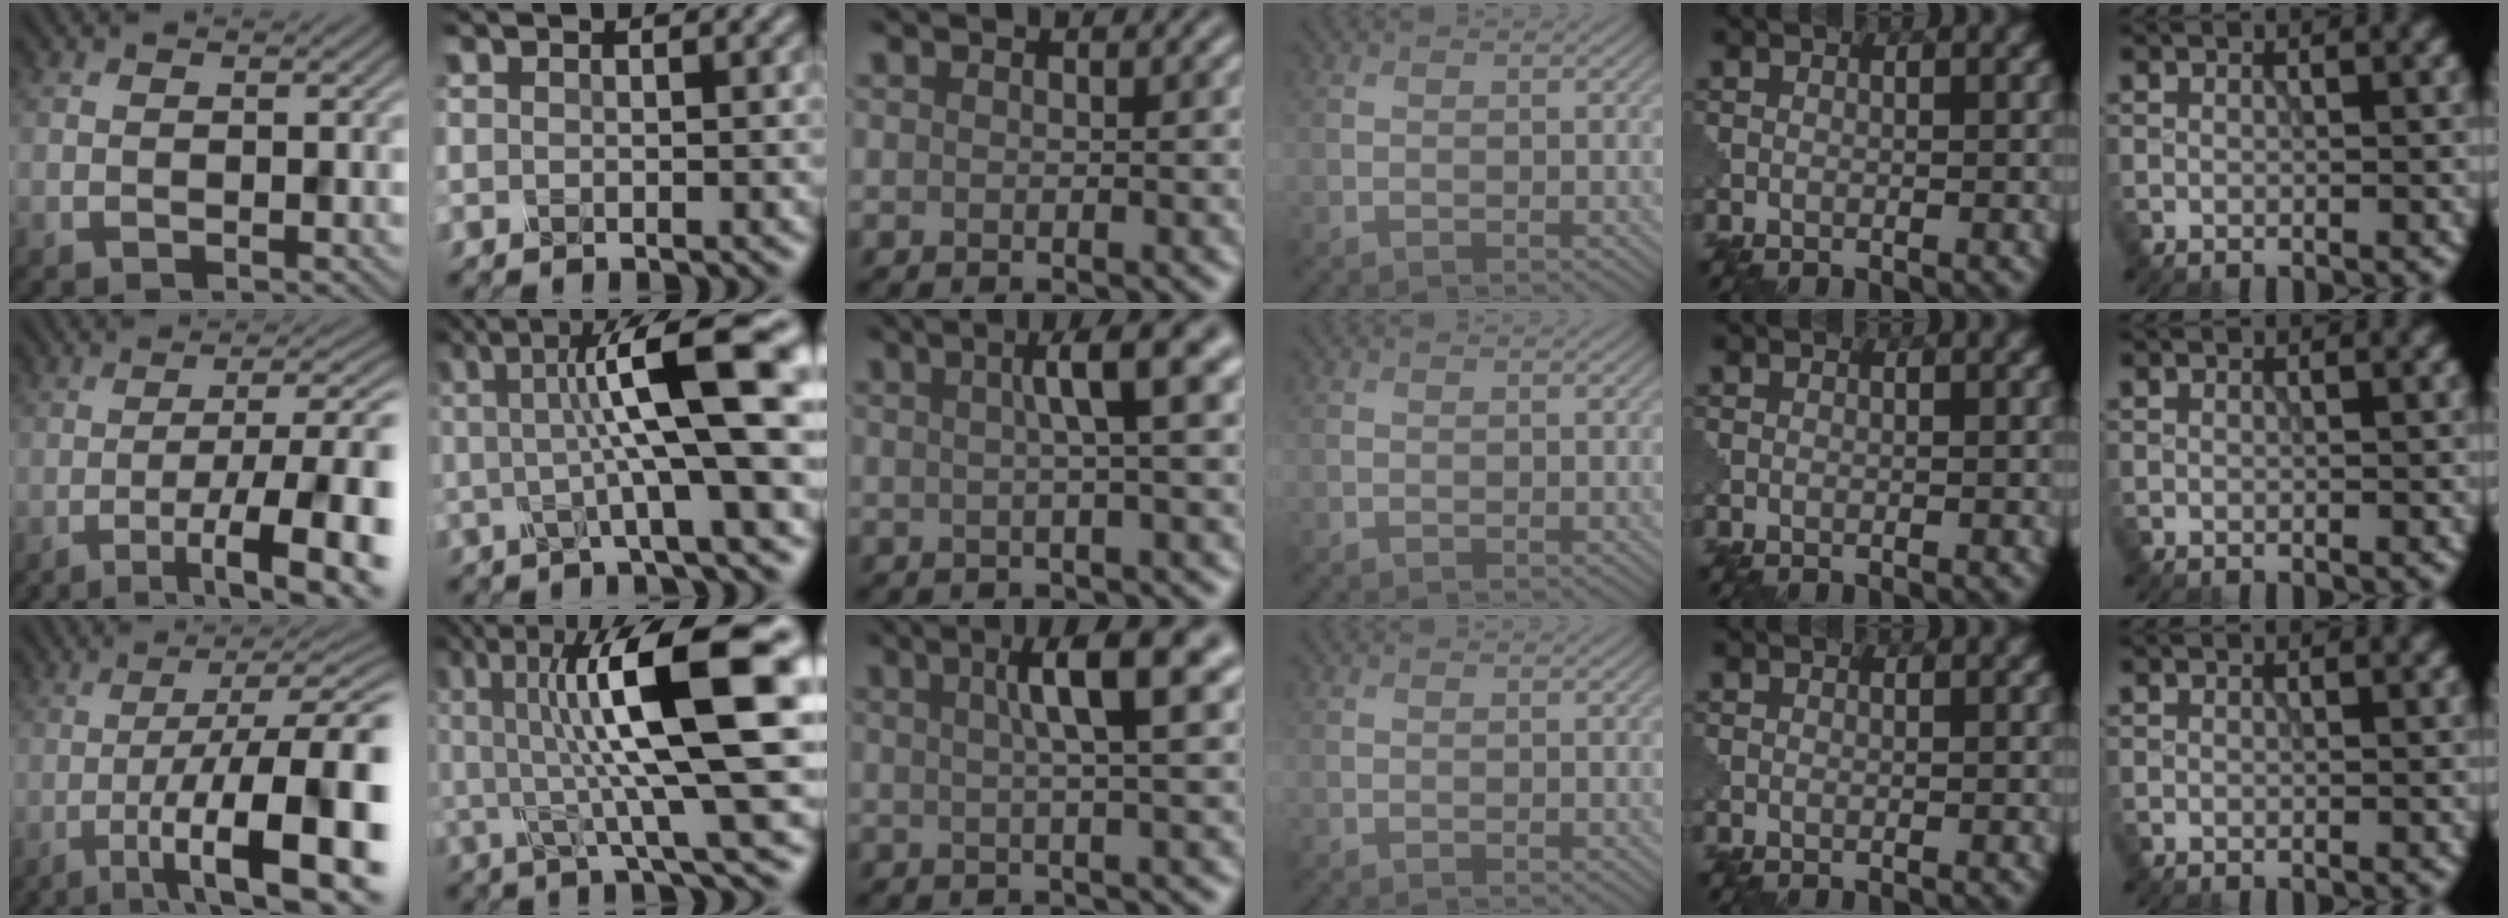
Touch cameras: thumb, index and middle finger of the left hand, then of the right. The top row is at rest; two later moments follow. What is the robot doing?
{"motion": "shake", "object": "plastic piggy bank"}